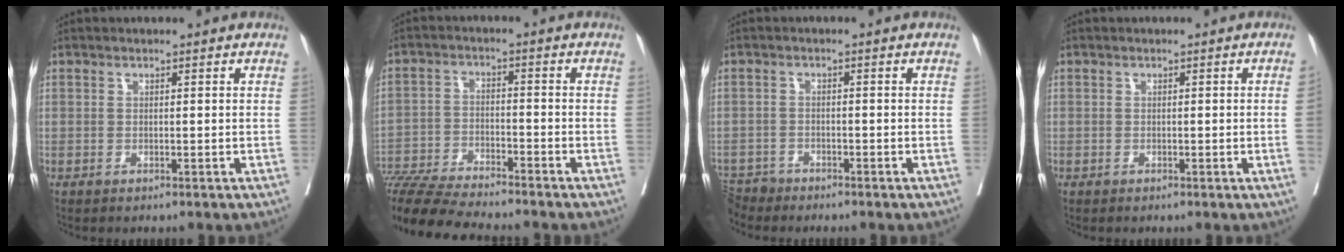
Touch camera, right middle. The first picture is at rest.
{"total": 12.5, "force": [-11.4, 0.4, 5.0], "torque": [-0.082, -0.019, -0.192]}
{"total": 3.6, "force": [-3.5, 0.8, -0.6], "torque": [0.013, -0.009, -0.066]}
{"total": 1.0, "force": [-0.1, -0.3, 1.0], "torque": [-0.012, -0.002, -0.001]}